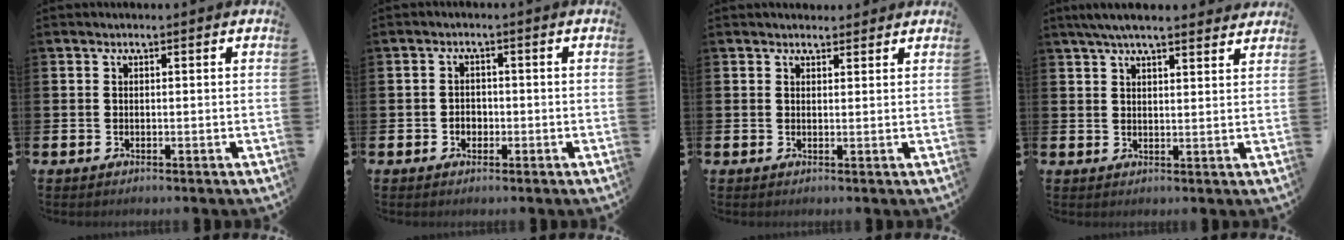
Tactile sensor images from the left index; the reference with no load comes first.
{"total": 1.8, "force": [-0.6, 1.6, 0.7], "torque": [0.000, -0.001, -0.019]}
{"total": 1.9, "force": [1.8, 0.6, -0.1], "torque": [0.013, -0.005, 0.031]}
{"total": 5.4, "force": [4.8, 1.0, 2.2], "torque": [-0.046, -0.010, 0.086]}